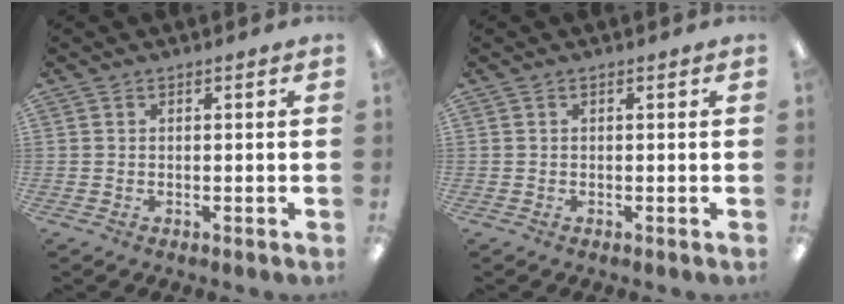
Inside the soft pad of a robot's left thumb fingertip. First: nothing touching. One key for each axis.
{"total": 0.0}